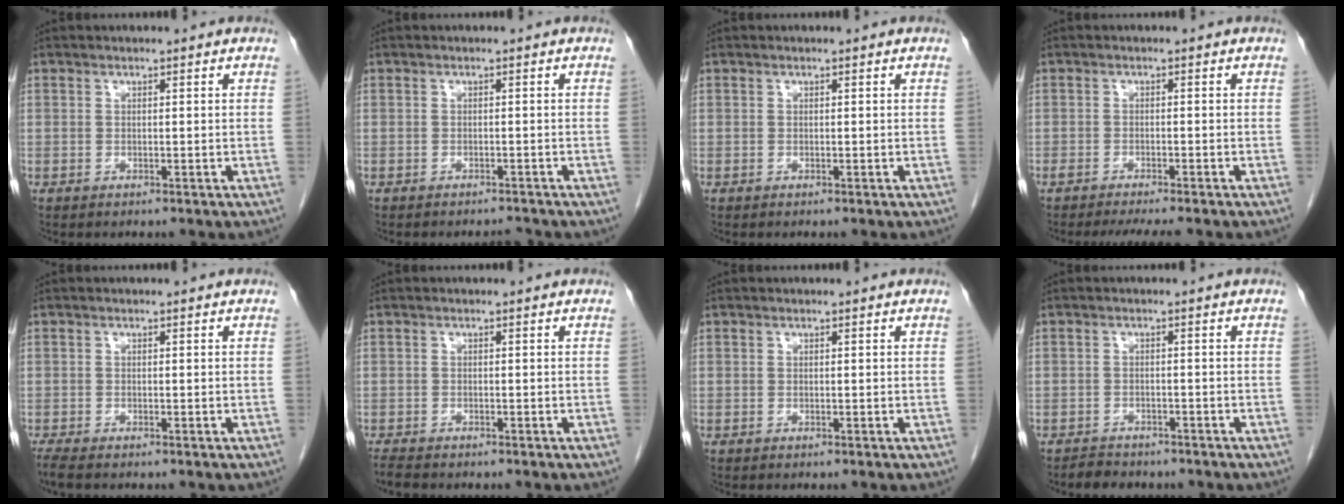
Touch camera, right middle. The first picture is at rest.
{"total": 1.7, "force": [-1.7, 0.0, 0.1], "torque": [-0.003, -0.006, -0.022]}
{"total": 0.0}
{"total": 6.6, "force": [-5.7, 0.7, 3.3], "torque": [-0.039, -0.006, -0.083]}
{"total": 1.9, "force": [-1.6, 0.1, 1.0], "torque": [-0.025, -0.007, -0.028]}
{"total": 2.2, "force": [-1.9, 0.5, 0.9], "torque": [-0.022, -0.007, -0.029]}
{"total": 0.0}
{"total": 3.4, "force": [-3.0, 1.5, 0.8], "torque": [-0.023, -0.003, -0.042]}